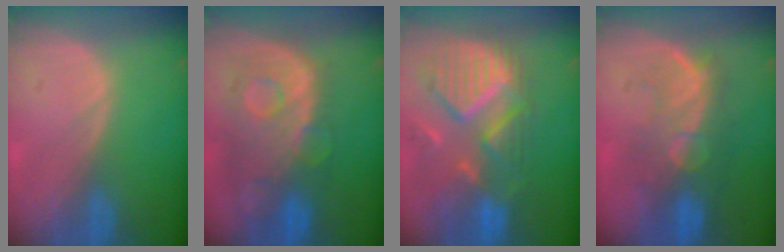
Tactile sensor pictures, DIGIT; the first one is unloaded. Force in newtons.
{"total": 11.5, "press": 9.8, "slide": 6.0}
{"total": 12.2, "press": 10.5, "slide": 6.2}
{"total": 9.4, "press": 8.7, "slide": 3.4}